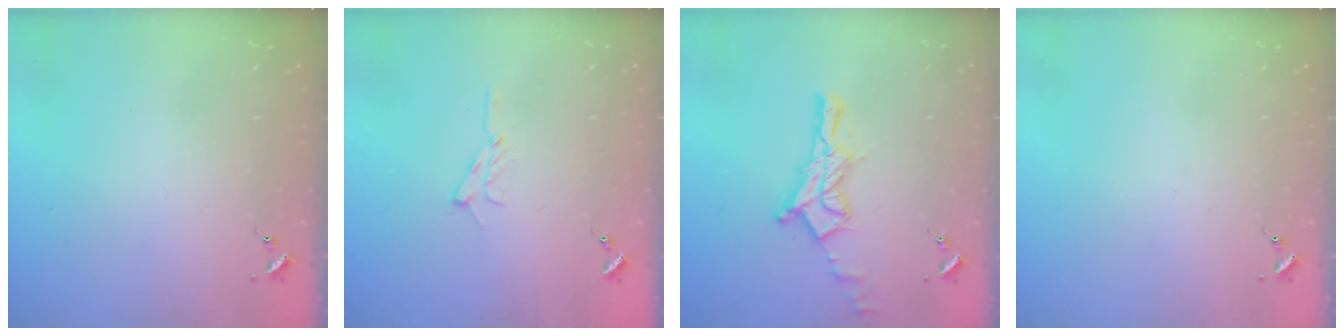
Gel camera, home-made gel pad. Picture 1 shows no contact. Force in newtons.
{"total": 6.5, "press": 6.5, "slide": 0.8}
{"total": 14.2, "press": 14.1, "slide": 1.0}
{"total": 0.0}